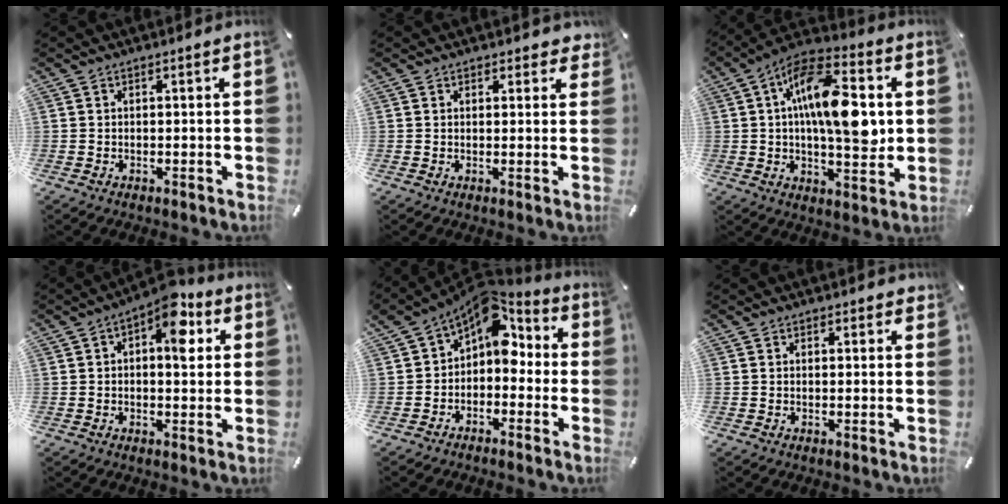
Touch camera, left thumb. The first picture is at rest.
{"total": 2.1, "force": [1.5, 1.4, 0.4], "torque": [0.005, -0.001, 0.024]}
{"total": 18.0, "force": [2.5, 8.2, 15.8], "torque": [-0.262, -0.006, 0.037]}
{"total": 9.7, "force": [3.6, 5.0, 7.5], "torque": [-0.082, -0.019, 0.055]}
{"total": 9.4, "force": [3.9, 6.8, 5.2], "torque": [-0.075, -0.028, 0.069]}
{"total": 1.4, "force": [1.1, 0.9, 0.1], "torque": [0.005, -0.001, 0.019]}